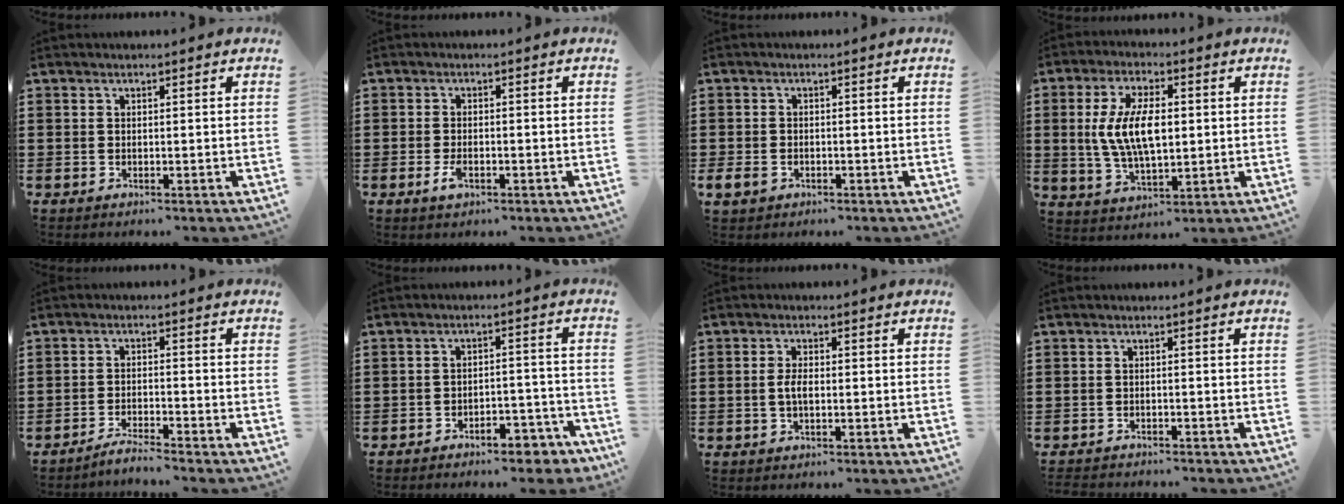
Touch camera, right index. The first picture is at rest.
{"total": 2.4, "force": [-1.0, 1.1, 1.9], "torque": [-0.049, -0.007, -0.021]}
{"total": 1.8, "force": [-0.9, 1.3, 0.8], "torque": [-0.033, -0.006, -0.022]}
{"total": 9.3, "force": [0.6, 4.1, 8.3], "torque": [-0.176, 0.006, 0.005]}
{"total": 2.8, "force": [-2.8, -0.4, 0.4], "torque": [-0.010, 0.001, -0.055]}
{"total": 4.9, "force": [-4.6, 0.9, 1.5], "torque": [-0.025, 0.006, -0.090]}
{"total": 2.6, "force": [-0.3, 1.1, 2.3], "torque": [-0.060, -0.004, -0.011]}
{"total": 1.5, "force": [-1.5, 0.1, 0.0], "torque": [-0.005, 0.000, -0.032]}